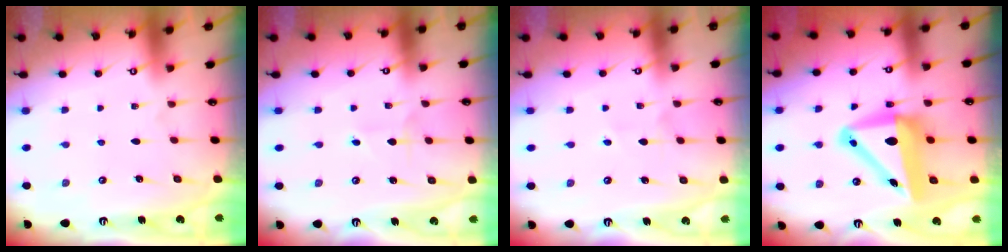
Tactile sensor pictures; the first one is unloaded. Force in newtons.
{"total": 1.4, "press": 1.4, "slide": 0.1}
{"total": 2.7, "press": 2.5, "slide": 1.1}
{"total": 13.6, "press": 13.3, "slide": 2.6}